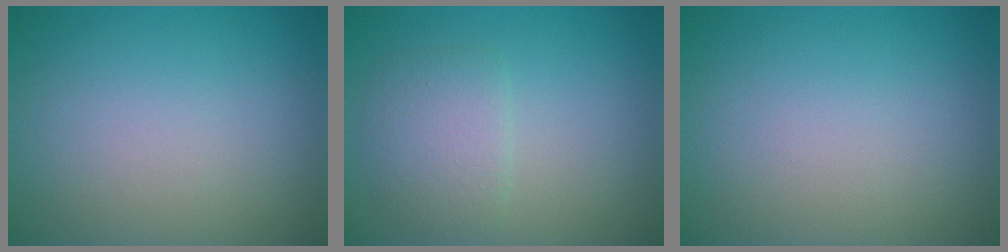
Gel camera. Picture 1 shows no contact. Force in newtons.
{"total": 2.9, "press": 2.9, "slide": 0.1}
{"total": 0.0}